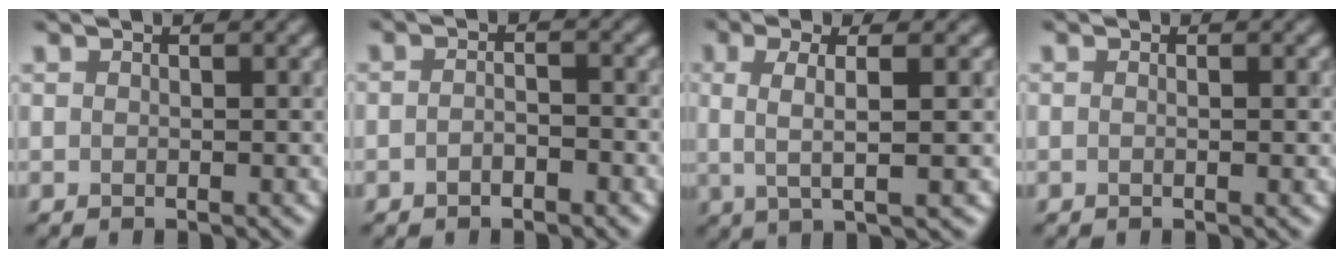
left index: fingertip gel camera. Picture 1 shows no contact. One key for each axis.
{"total": 1.4, "fx": -1.3, "fy": 0.4, "fz": 0.5, "tx": -0.015, "ty": 0.000, "tz": -0.019}
{"total": 3.8, "fx": 0.3, "fy": 0.8, "fz": 3.7, "tx": -0.069, "ty": 0.006, "tz": 0.011}
{"total": 0.9, "fx": -0.1, "fy": 0.4, "fz": 0.8, "tx": 0.000, "ty": -0.008, "tz": -0.014}